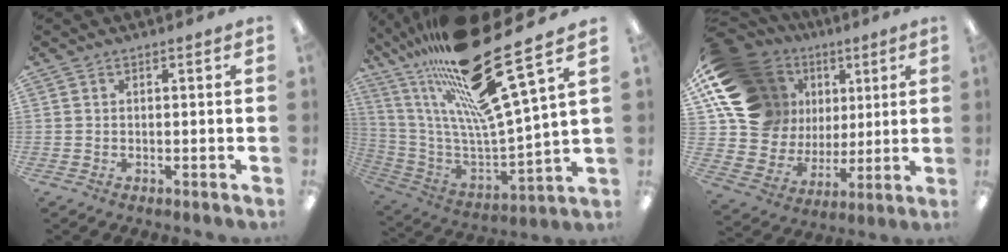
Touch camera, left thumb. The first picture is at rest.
{"total": 28.6, "force": [18.6, 6.8, 20.6], "torque": [-0.361, -0.121, 0.294]}
{"total": 19.7, "force": [9.4, 15.3, 8.0], "torque": [-0.159, -0.054, 0.208]}